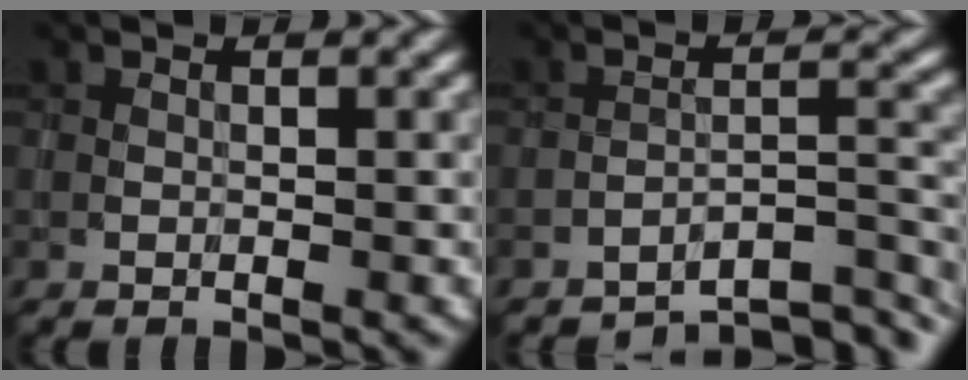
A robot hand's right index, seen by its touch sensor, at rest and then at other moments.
{"total": 6.6, "force": [-6.2, 0.9, 1.9], "torque": [-0.016, 0.009, -0.090]}